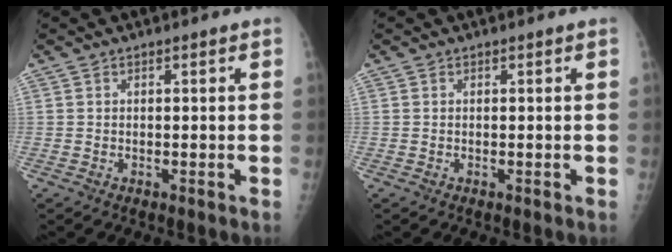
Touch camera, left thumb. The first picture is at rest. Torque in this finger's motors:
{"motor_torque": [0.00, 0.00, 0.00, 0.00, 0.00]}